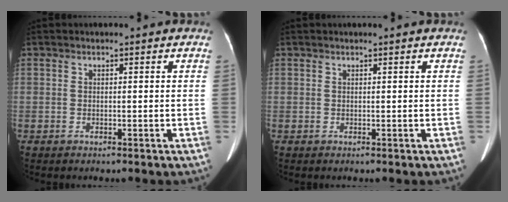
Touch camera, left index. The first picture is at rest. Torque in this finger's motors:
{"motor_torque": [-0.16, -0.17, 0.07, -0.01]}